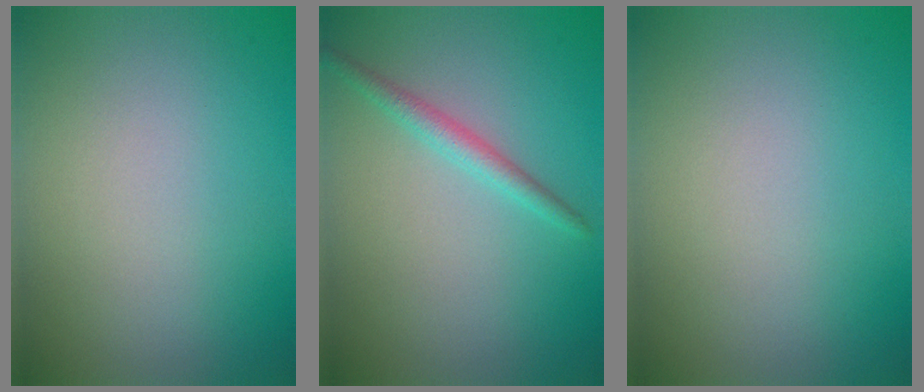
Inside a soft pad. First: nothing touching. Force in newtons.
{"total": 1.8, "press": 1.8, "slide": 0.1}
{"total": 0.0}